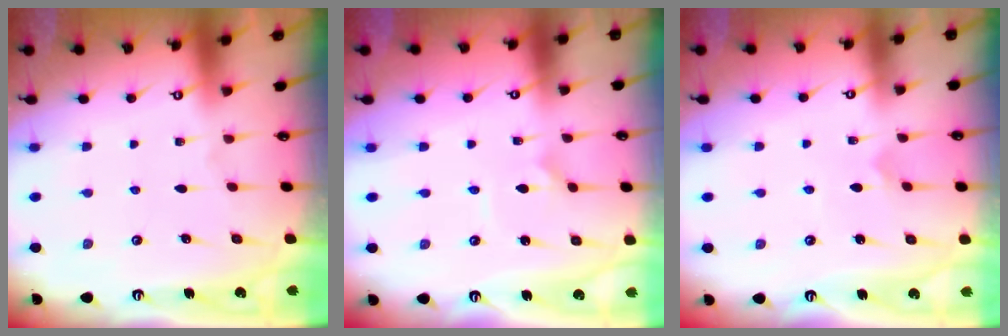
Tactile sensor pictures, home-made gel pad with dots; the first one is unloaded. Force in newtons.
{"total": 2.5, "press": 2.4, "slide": 0.4}
{"total": 2.9, "press": 2.9, "slide": 0.2}